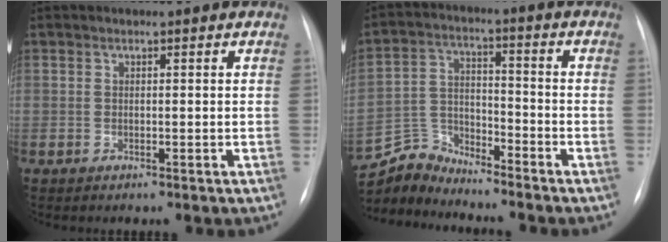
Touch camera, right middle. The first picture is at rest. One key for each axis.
{"total": 7.5, "fx": -7.4, "fy": 0.6, "fz": -1.2, "tx": 0.014, "ty": 0.014, "tz": -0.143}